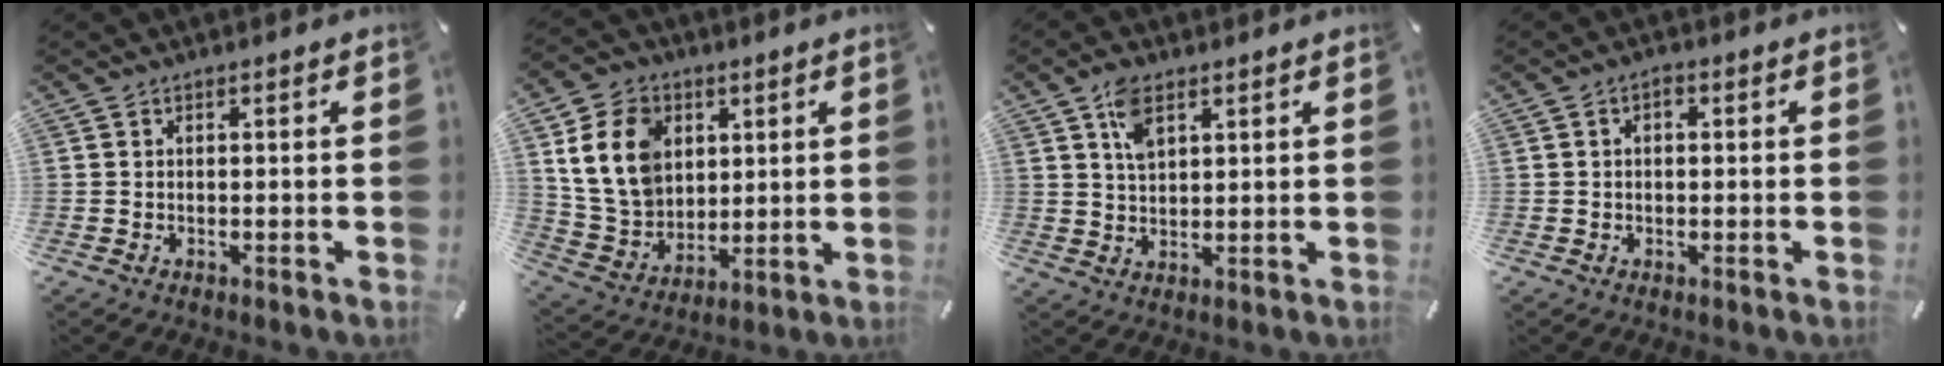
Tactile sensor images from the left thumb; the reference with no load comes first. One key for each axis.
{"total": 14.8, "fx": 4.5, "fy": 11.9, "fz": 7.6, "tx": -0.171, "ty": -0.005, "tz": 0.085}
{"total": 5.9, "fx": 3.1, "fy": 3.2, "fz": 3.8, "tx": -0.069, "ty": -0.001, "tz": 0.053}
{"total": 1.6, "fx": 0.1, "fy": 1.2, "fz": 1.1, "tx": -0.022, "ty": 0.007, "tz": 0.000}